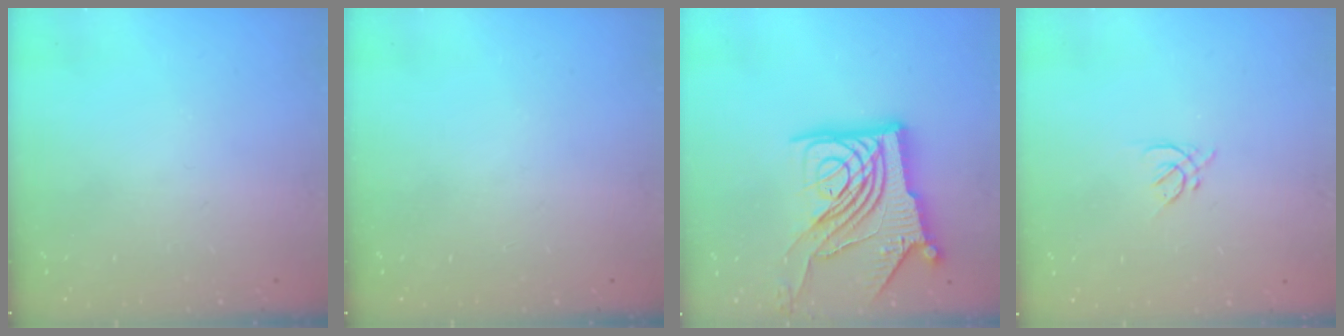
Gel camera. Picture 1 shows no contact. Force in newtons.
{"total": 0.0}
{"total": 20.6, "press": 20.5, "slide": 2.4}
{"total": 1.3, "press": 1.2, "slide": 0.5}